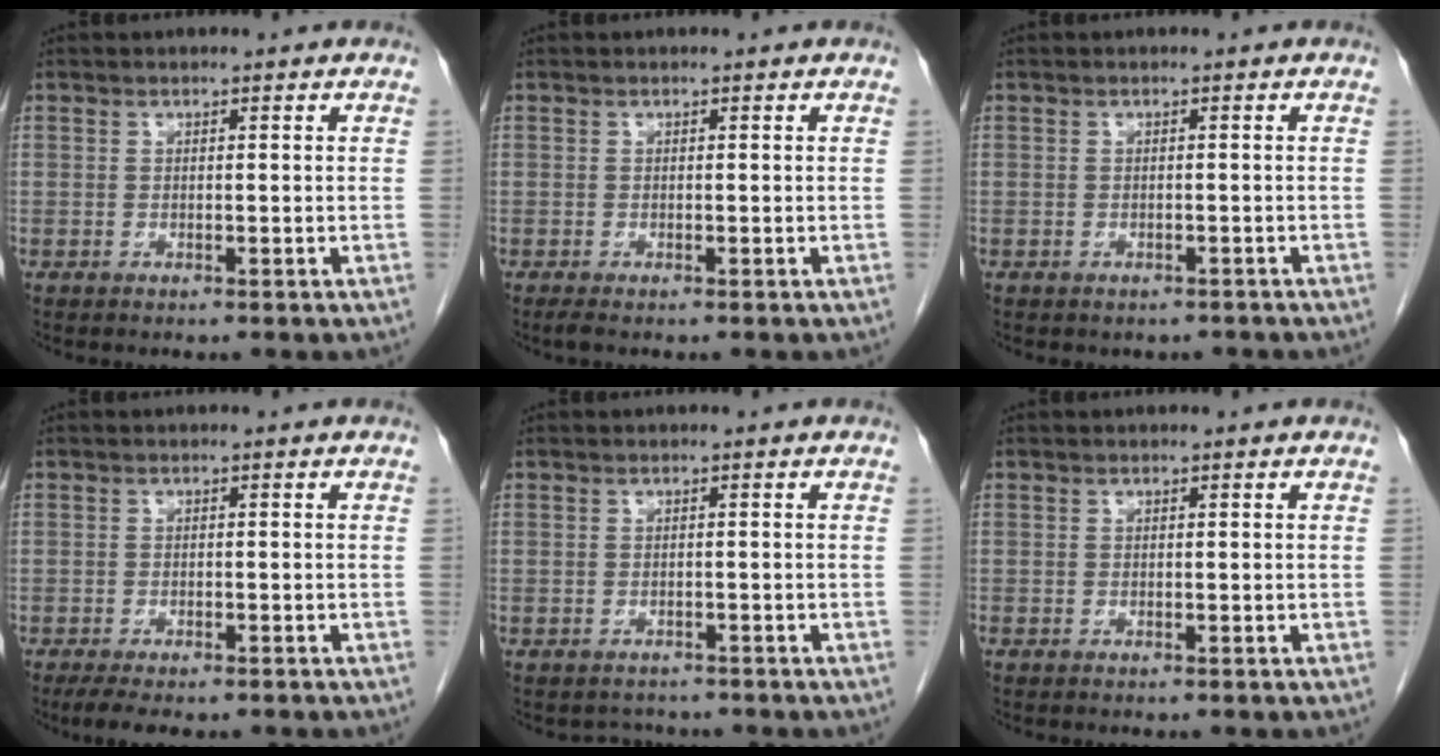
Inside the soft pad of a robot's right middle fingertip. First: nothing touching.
{"total": 0.8, "force": [-0.6, 0.1, 0.5], "torque": [-0.011, -0.003, -0.010]}
{"total": 2.2, "force": [-1.8, 1.1, 0.3], "torque": [-0.006, 0.001, -0.023]}
{"total": 5.5, "force": [-4.2, 1.9, 2.9], "torque": [-0.044, -0.011, -0.061]}
{"total": 2.2, "force": [-1.9, 1.0, -0.2], "torque": [0.000, -0.001, -0.029]}
{"total": 0.0}